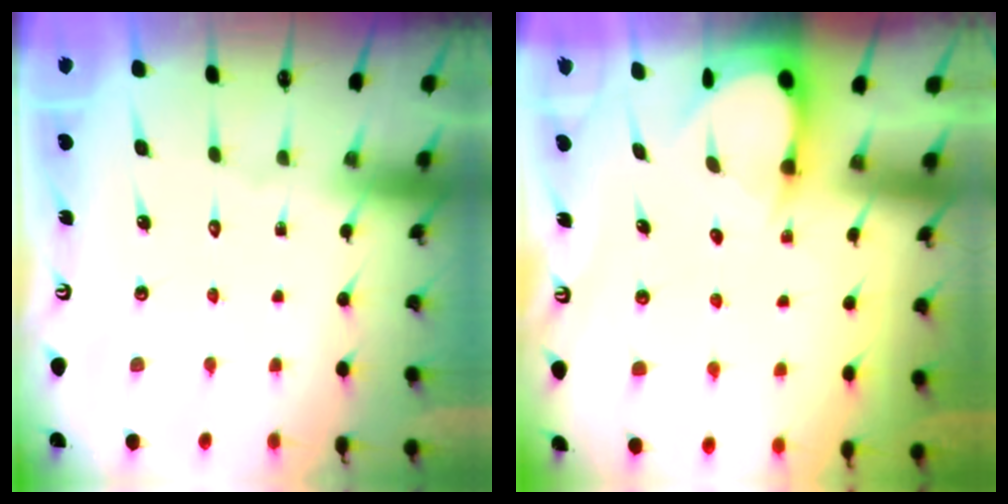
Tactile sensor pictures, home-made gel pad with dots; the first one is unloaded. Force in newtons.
{"total": 3.4, "press": 3.3, "slide": 0.4}